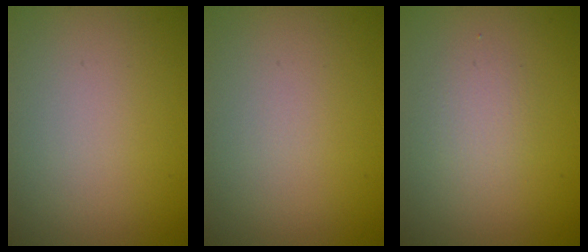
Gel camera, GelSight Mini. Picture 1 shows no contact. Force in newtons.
{"total": 0.0}
{"total": 1.7, "press": 1.7, "slide": 0.1}